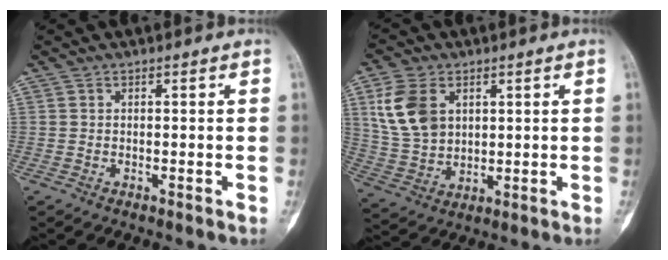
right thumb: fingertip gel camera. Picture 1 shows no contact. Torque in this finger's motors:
{"motor_torque": [-0.11, 0.56, 1.15, 0.29, 0.10]}